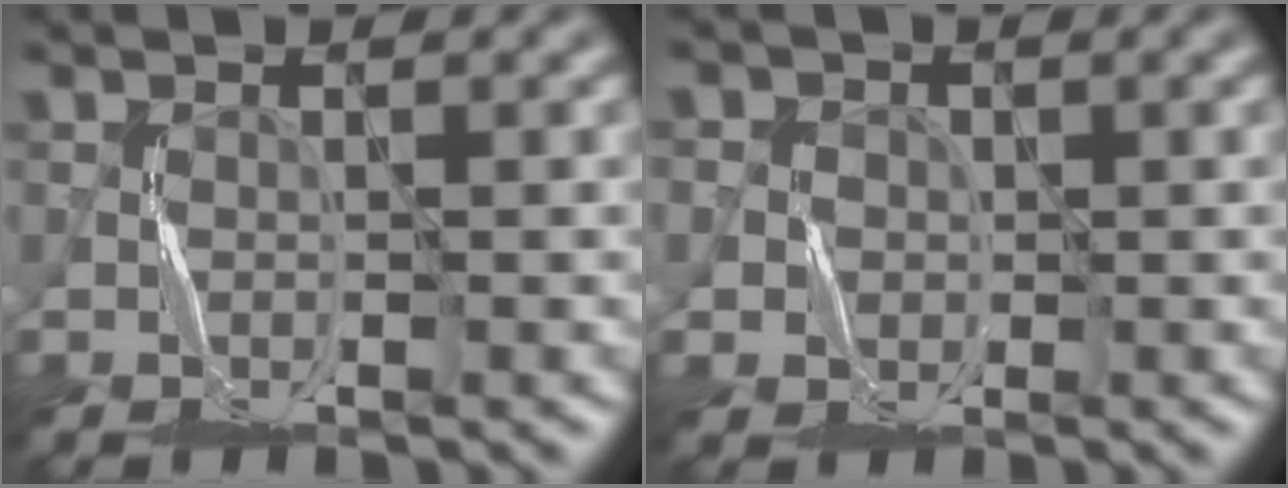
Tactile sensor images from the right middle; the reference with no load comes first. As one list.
[{"total": 3.2, "force": [0.6, 3.1, 0.5], "torque": [-0.014, 0.002, 0.007]}]